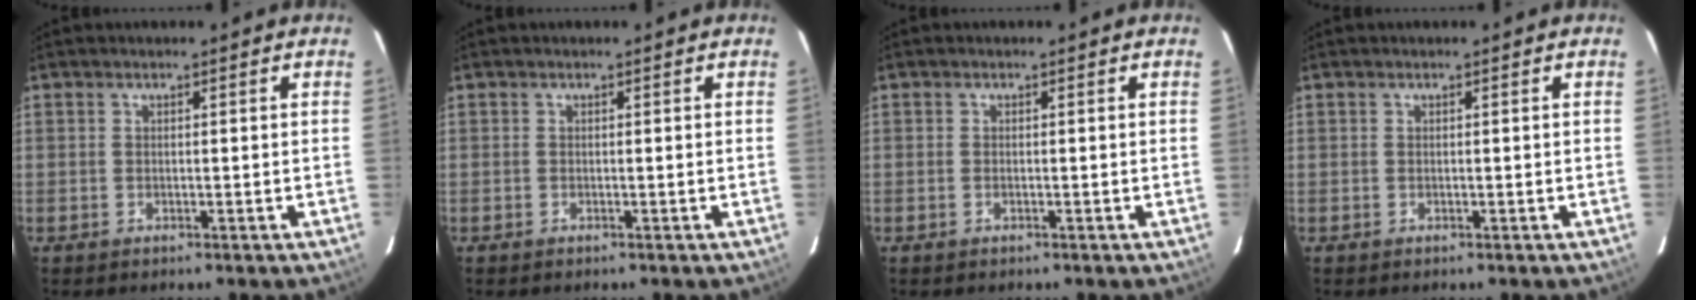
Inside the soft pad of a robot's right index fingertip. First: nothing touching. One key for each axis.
{"total": 0.0}
{"total": 0.0}
{"total": 0.0}